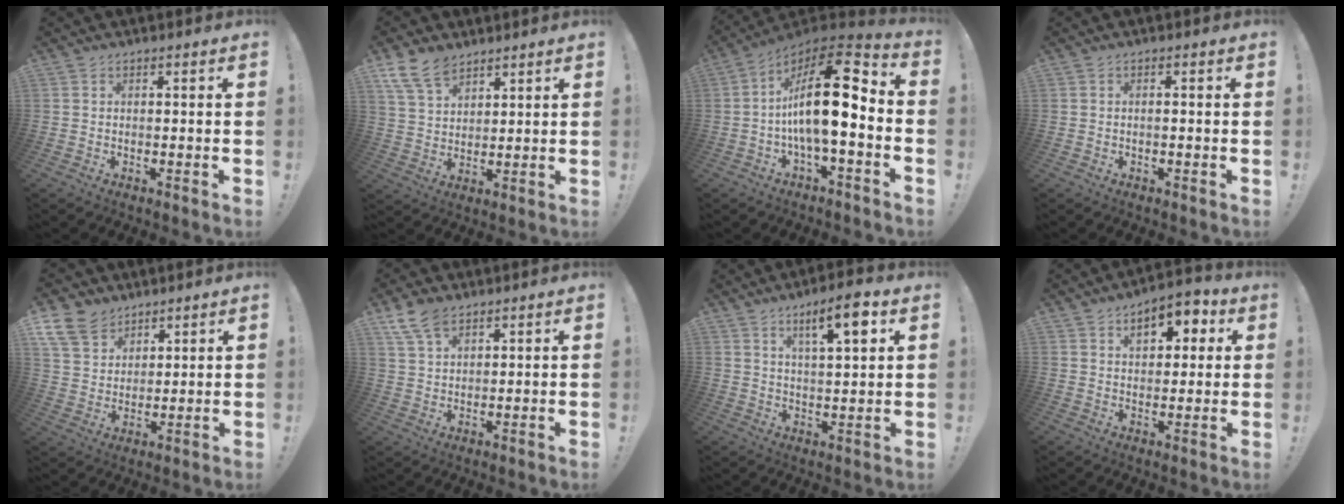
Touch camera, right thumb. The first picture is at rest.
{"total": 10.2, "force": [7.5, 5.6, 4.2], "torque": [-0.090, -0.030, 0.148]}
{"total": 20.7, "force": [0.3, 7.7, 19.2], "torque": [-0.323, 0.001, 0.004]}
{"total": 0.9, "force": [-0.6, -0.1, 0.7], "torque": [-0.021, 0.002, -0.009]}
{"total": 11.2, "force": [7.8, 7.1, 3.6], "torque": [-0.079, -0.044, 0.158]}
{"total": 8.3, "force": [5.6, 4.3, 4.4], "torque": [-0.089, -0.015, 0.111]}
{"total": 9.4, "force": [4.8, 1.8, 7.9], "torque": [-0.126, -0.015, 0.073]}
{"total": 9.2, "force": [3.9, 5.5, 6.2], "torque": [-0.083, -0.005, 0.065]}